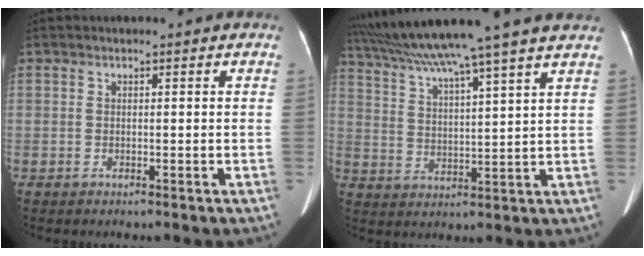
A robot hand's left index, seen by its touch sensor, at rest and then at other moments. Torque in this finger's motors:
{"motor_torque": [-0.12, -2.01, -0.27, -0.14]}